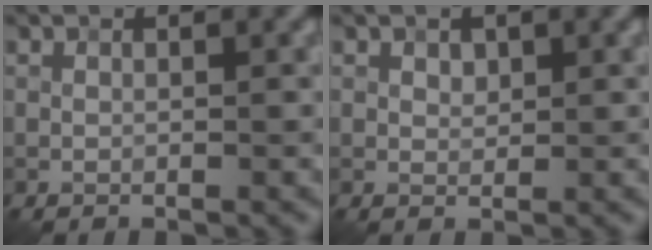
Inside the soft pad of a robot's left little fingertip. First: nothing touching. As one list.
[{"total": 1.0, "force": [0.5, 0.7, 0.5], "torque": [-0.008, -0.002, 0.010]}]